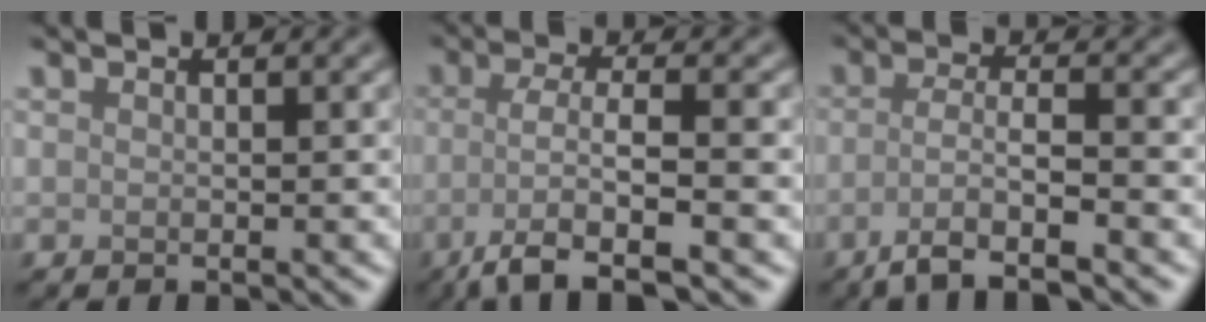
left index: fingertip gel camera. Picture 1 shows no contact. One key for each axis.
{"total": 5.3, "fx": -2.3, "fy": 1.1, "fz": 4.7, "tx": -0.081, "ty": -0.004, "tz": -0.051}
{"total": 4.5, "fx": -2.5, "fy": 0.8, "fz": 3.7, "tx": -0.062, "ty": 0.001, "tz": -0.057}